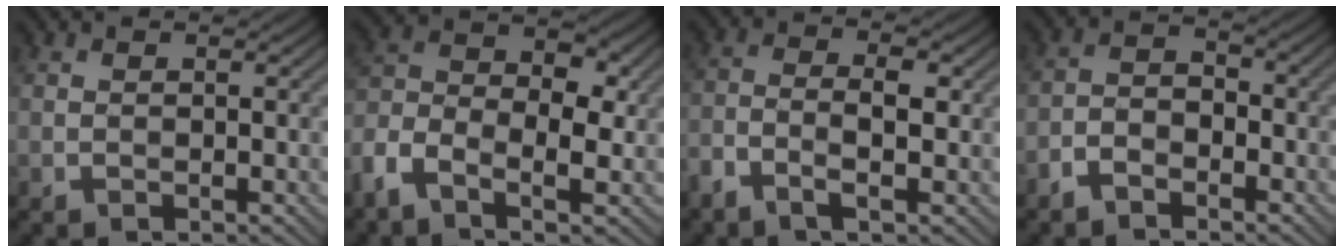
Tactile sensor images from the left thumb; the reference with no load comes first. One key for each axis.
{"total": 8.6, "fx": -3.3, "fy": 4.8, "fz": 6.3, "tx": -0.136, "ty": -0.002, "tz": -0.084}
{"total": 4.4, "fx": -2.0, "fy": 1.4, "fz": 3.6, "tx": -0.078, "ty": 0.001, "tz": -0.046}
{"total": 3.6, "fx": -2.8, "fy": 1.5, "fz": 1.8, "tx": -0.035, "ty": 0.003, "tz": -0.063}